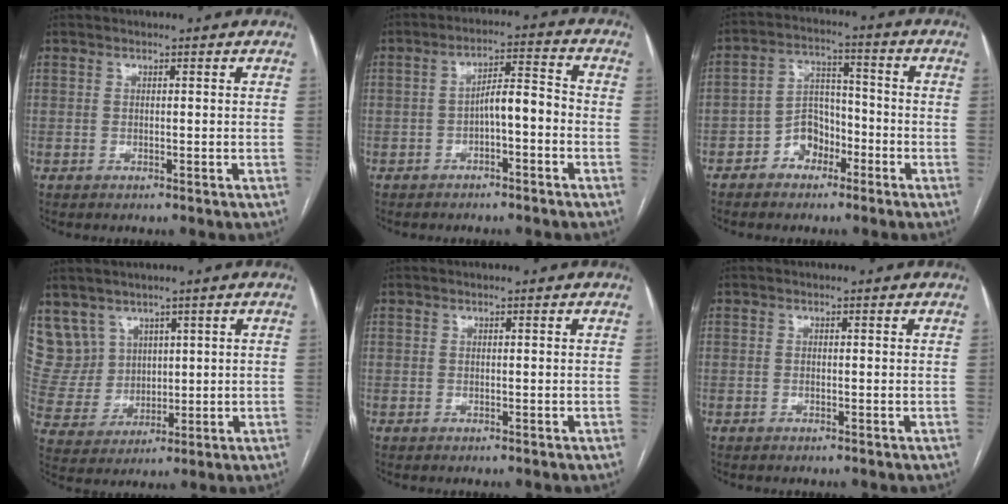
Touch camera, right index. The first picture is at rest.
{"total": 5.6, "force": [-1.7, 1.6, 5.1], "torque": [-0.083, 0.026, -0.026]}
{"total": 6.5, "force": [-3.4, 4.7, 2.9], "torque": [-0.052, 0.024, -0.061]}
{"total": 8.4, "force": [5.2, 6.5, 0.4], "torque": [-0.021, 0.030, 0.124]}
{"total": 0.0}
{"total": 0.0}